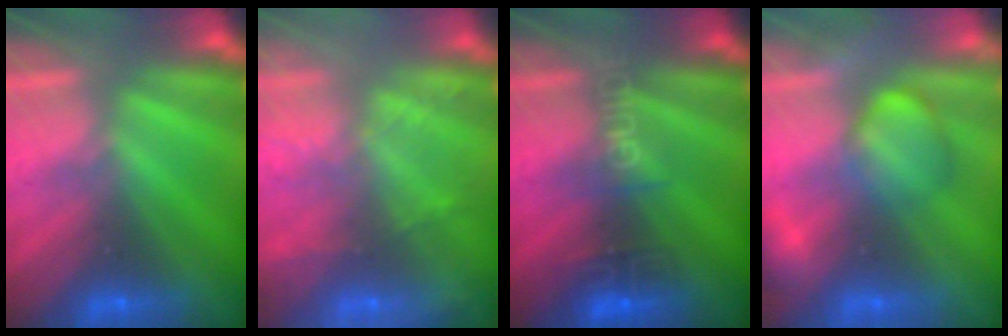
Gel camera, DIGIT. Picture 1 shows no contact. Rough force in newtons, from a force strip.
{"total": 9.6}
{"total": 2.8}
{"total": 2.4}